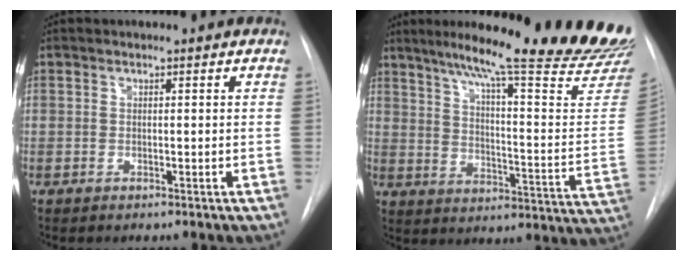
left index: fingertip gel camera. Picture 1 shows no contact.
{"total": 29.2, "force": [24.3, 0.6, 16.3], "torque": [-0.204, -0.084, 0.311]}